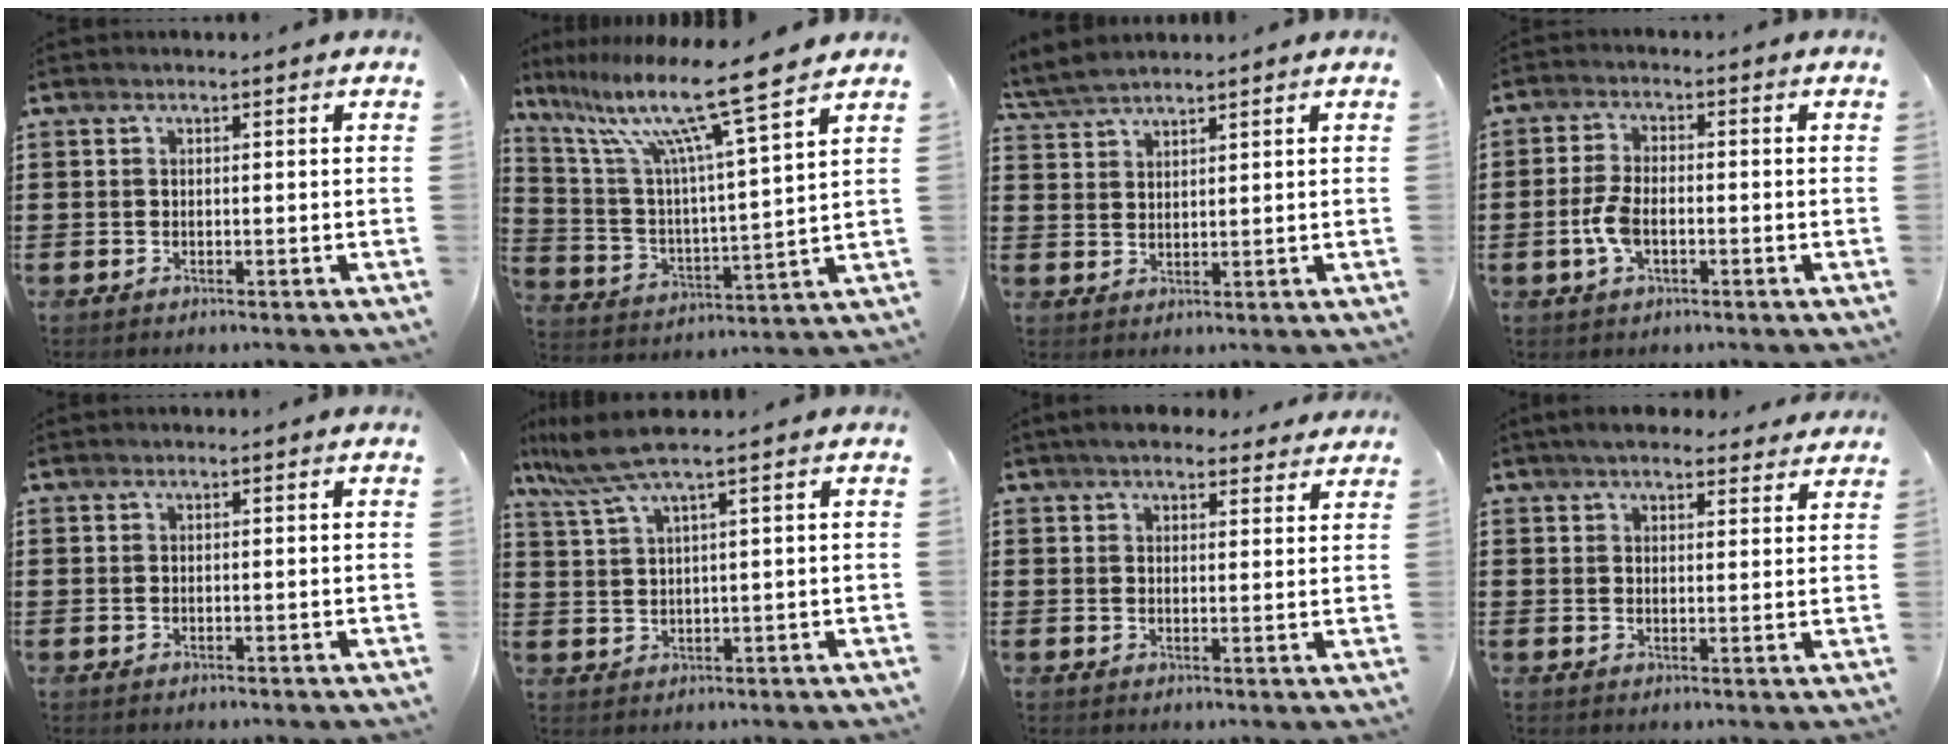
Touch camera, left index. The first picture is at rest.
{"total": 12.7, "force": [9.9, 0.1, 8.0], "torque": [-0.183, -0.057, 0.159]}
{"total": 3.3, "force": [3.2, 0.6, 0.9], "torque": [-0.027, -0.001, 0.060]}
{"total": 5.0, "force": [-1.2, 2.4, 4.2], "torque": [-0.108, -0.006, -0.030]}
{"total": 0.0}
{"total": 5.6, "force": [3.7, 0.0, 4.2], "torque": [-0.107, -0.010, 0.060]}
{"total": 4.1, "force": [3.7, 1.4, 1.2], "torque": [-0.032, -0.001, 0.069]}
{"total": 4.2, "force": [3.8, 1.2, 1.2], "torque": [-0.026, -0.006, 0.069]}